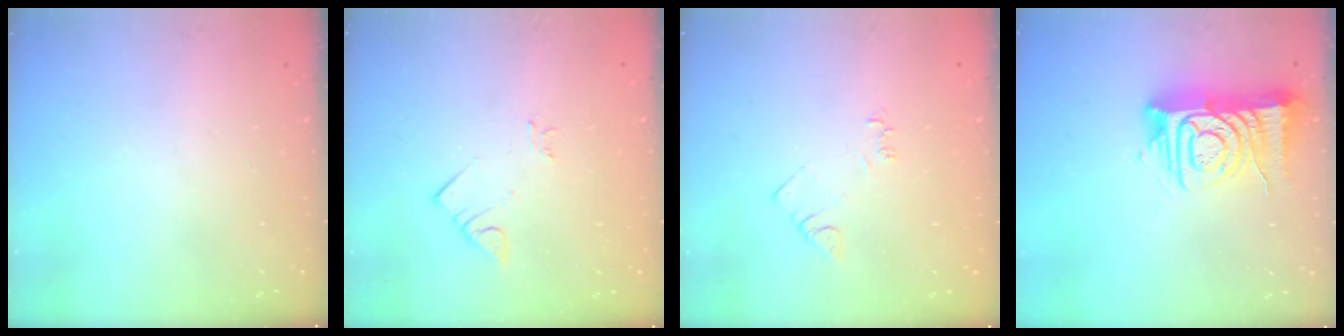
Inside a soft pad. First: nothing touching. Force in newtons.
{"total": 2.3, "press": 2.3, "slide": 0.3}
{"total": 4.5, "press": 4.5, "slide": 0.6}
{"total": 12.7, "press": 12.6, "slide": 1.4}